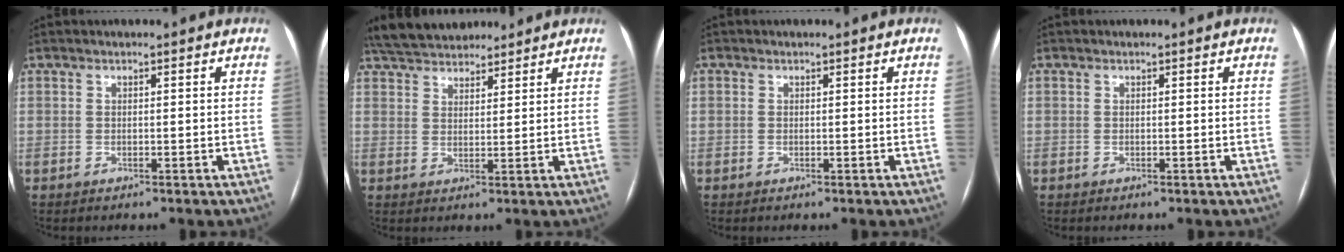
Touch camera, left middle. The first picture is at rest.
{"total": 11.1, "force": [9.9, 3.7, 3.6], "torque": [-0.062, 0.036, 0.164]}
{"total": 0.0}
{"total": 0.0}